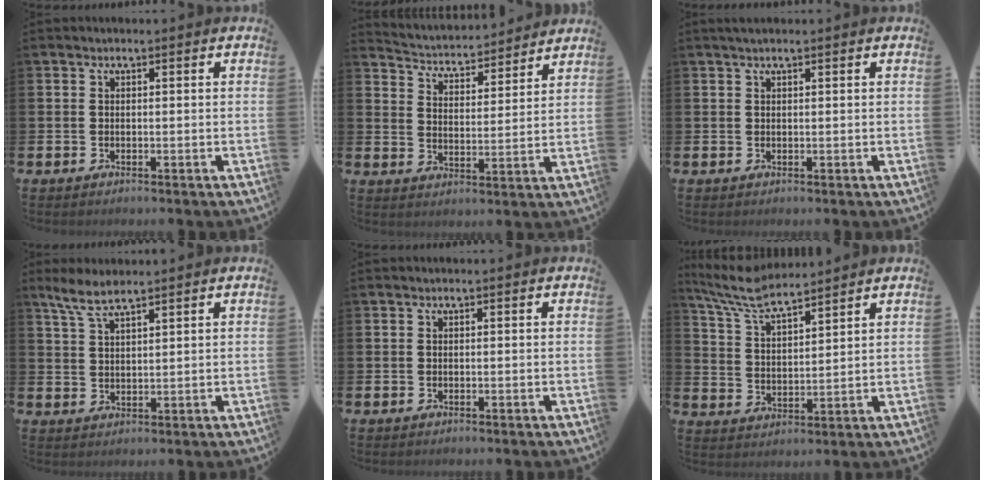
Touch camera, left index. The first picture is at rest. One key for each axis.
{"total": 4.2, "fx": 4.1, "fy": 1.0, "fz": 0.2, "tx": -0.032, "ty": -0.037, "tz": 0.067}
{"total": 1.1, "fx": 0.8, "fy": 0.1, "fz": 0.7, "tx": -0.010, "ty": 0.002, "tz": 0.014}
{"total": 4.8, "fx": 4.1, "fy": 0.7, "fz": 2.4, "tx": -0.053, "ty": -0.010, "tz": 0.072}
{"total": 0.0}
{"total": 7.6, "fx": 6.9, "fy": 1.1, "fz": 2.9, "tx": -0.085, "ty": -0.035, "tz": 0.124}